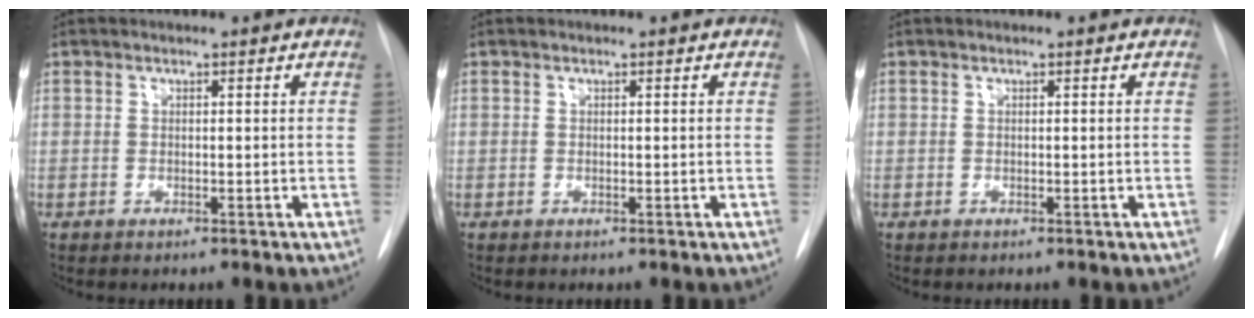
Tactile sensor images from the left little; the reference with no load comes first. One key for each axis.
{"total": 0.0}
{"total": 0.0}